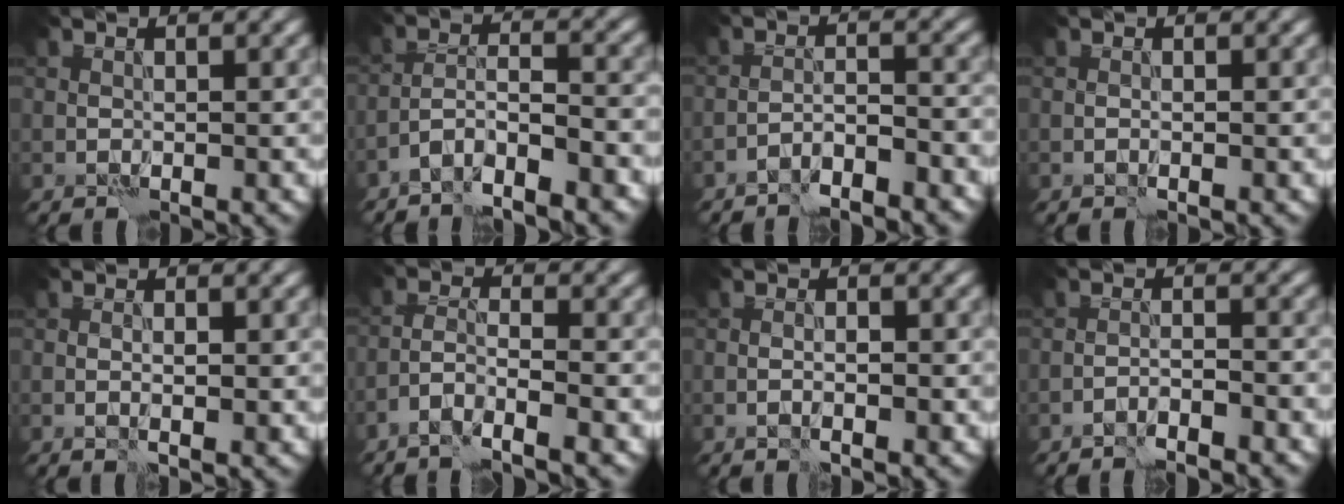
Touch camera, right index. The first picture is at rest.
{"total": 4.7, "force": [-3.7, 0.8, 2.8], "torque": [-0.043, 0.005, -0.070]}
{"total": 3.4, "force": [-2.9, 0.3, 1.6], "torque": [-0.024, 0.007, -0.053]}
{"total": 0.0}
{"total": 1.3, "force": [0.1, 0.3, 1.3], "torque": [-0.018, -0.002, 0.004]}
{"total": 3.1, "force": [-2.3, 0.2, 2.1], "torque": [-0.038, 0.003, -0.050]}
{"total": 1.5, "force": [-0.5, 0.4, 1.4], "torque": [-0.005, 0.008, -0.008]}
{"total": 2.2, "force": [-2.0, -0.2, 0.9], "torque": [-0.014, 0.006, -0.036]}